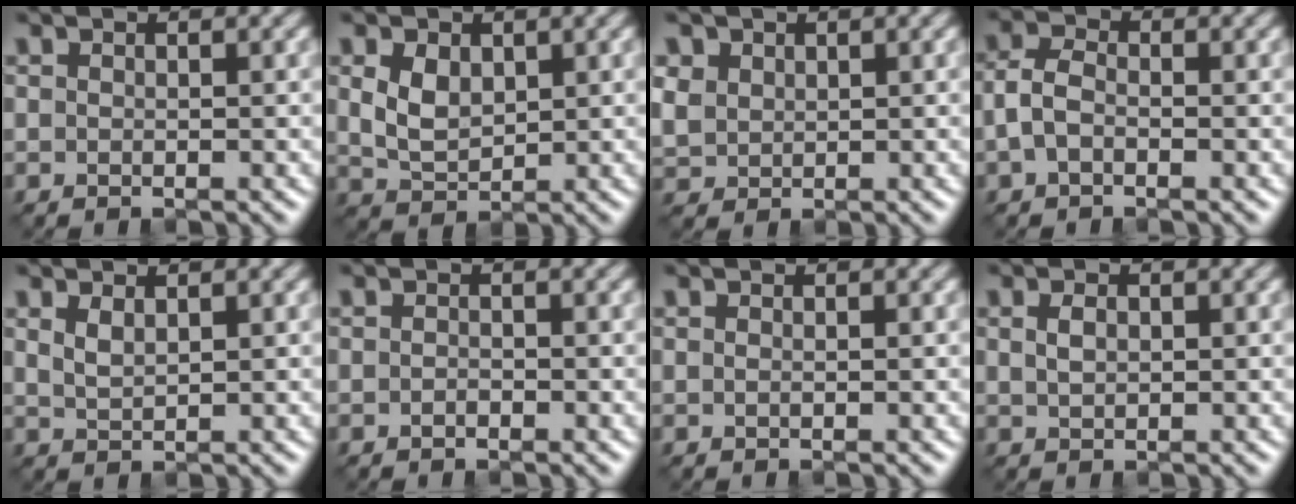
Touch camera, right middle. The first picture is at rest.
{"total": 3.2, "force": [0.9, 2.2, 2.1], "torque": [-0.051, -0.002, 0.021]}
{"total": 2.7, "force": [1.1, 2.3, 0.9], "torque": [-0.035, -0.002, 0.031]}
{"total": 2.5, "force": [-0.7, 1.6, 1.8], "torque": [-0.042, 0.007, -0.020]}
{"total": 1.4, "force": [0.9, 0.5, 0.9], "torque": [-0.022, -0.001, 0.022]}
{"total": 0.7, "force": [-0.4, 0.3, 0.5], "torque": [-0.009, -0.001, -0.007]}
{"total": 0.0}
{"total": 1.3, "force": [0.3, 0.9, 0.9], "torque": [-0.021, 0.000, 0.008]}